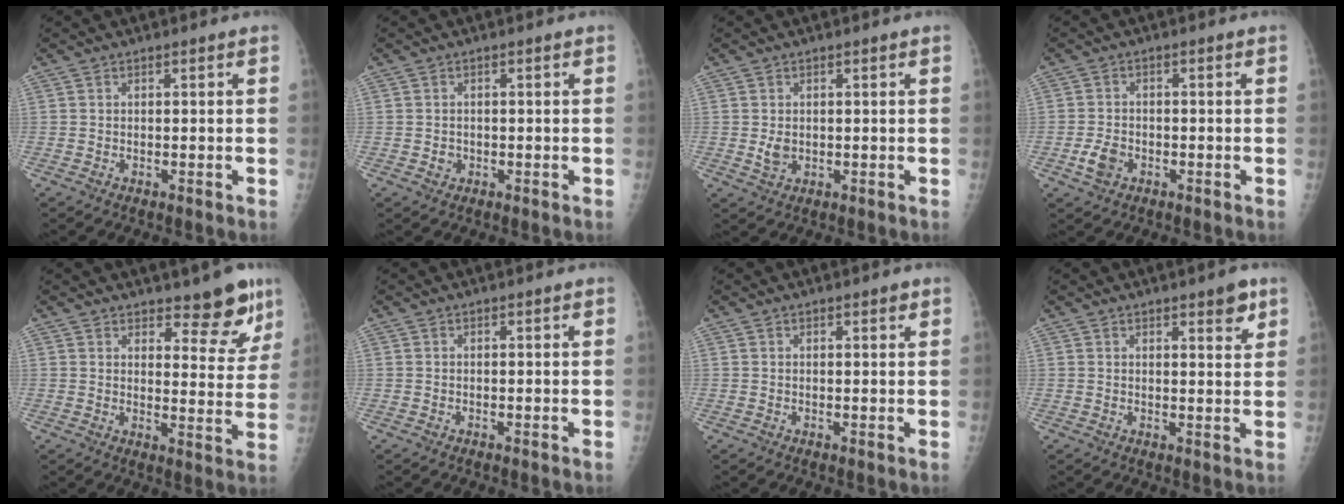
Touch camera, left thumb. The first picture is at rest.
{"total": 1.4, "force": [-0.4, 1.2, 0.5], "torque": [-0.002, 0.004, -0.003]}
{"total": 2.4, "force": [0.1, 1.8, 1.6], "torque": [-0.024, -0.004, 0.007]}
{"total": 3.8, "force": [-1.6, 2.7, 2.2], "torque": [-0.041, 0.007, -0.028]}
{"total": 9.1, "force": [6.8, 3.5, 5.0], "torque": [-0.024, -0.049, 0.094]}
{"total": 0.0}
{"total": 0.9, "force": [0.7, 0.3, 0.6], "torque": [-0.006, -0.002, 0.010]}
{"total": 4.2, "force": [2.6, 1.3, 3.0], "torque": [-0.030, -0.015, 0.033]}